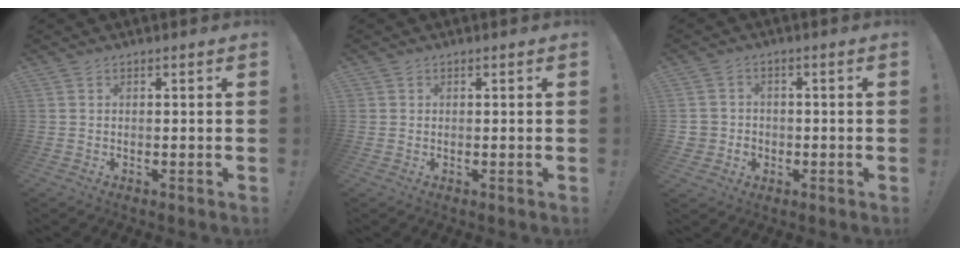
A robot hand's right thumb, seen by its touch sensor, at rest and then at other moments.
{"total": 0.7, "force": [0.2, 0.7, 0.0], "torque": [-0.005, 0.003, 0.006]}
{"total": 4.1, "force": [-0.5, 4.0, 1.1], "torque": [-0.027, 0.005, -0.008]}